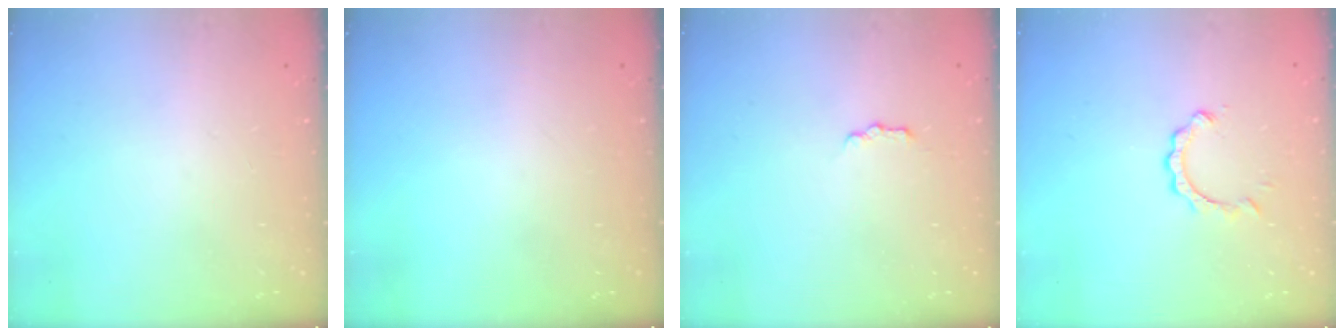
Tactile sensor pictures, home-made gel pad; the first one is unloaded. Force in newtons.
{"total": 0.0}
{"total": 3.5, "press": 3.4, "slide": 0.5}
{"total": 2.7, "press": 2.6, "slide": 0.3}